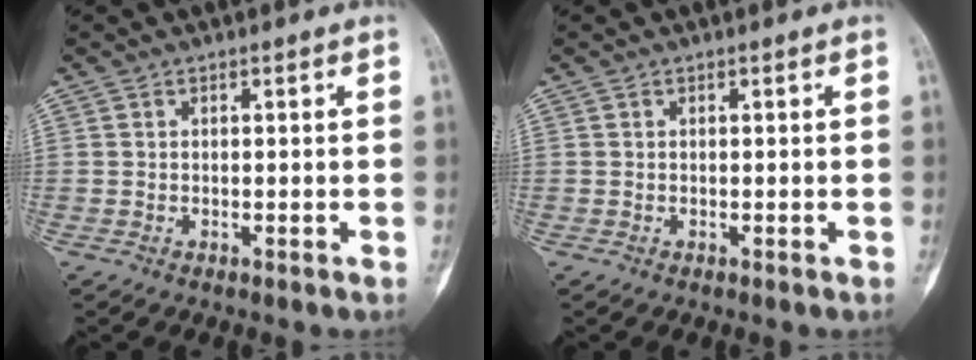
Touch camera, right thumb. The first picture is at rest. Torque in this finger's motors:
{"motor_torque": [0.00, 0.00, 0.03, -0.03, 0.00]}